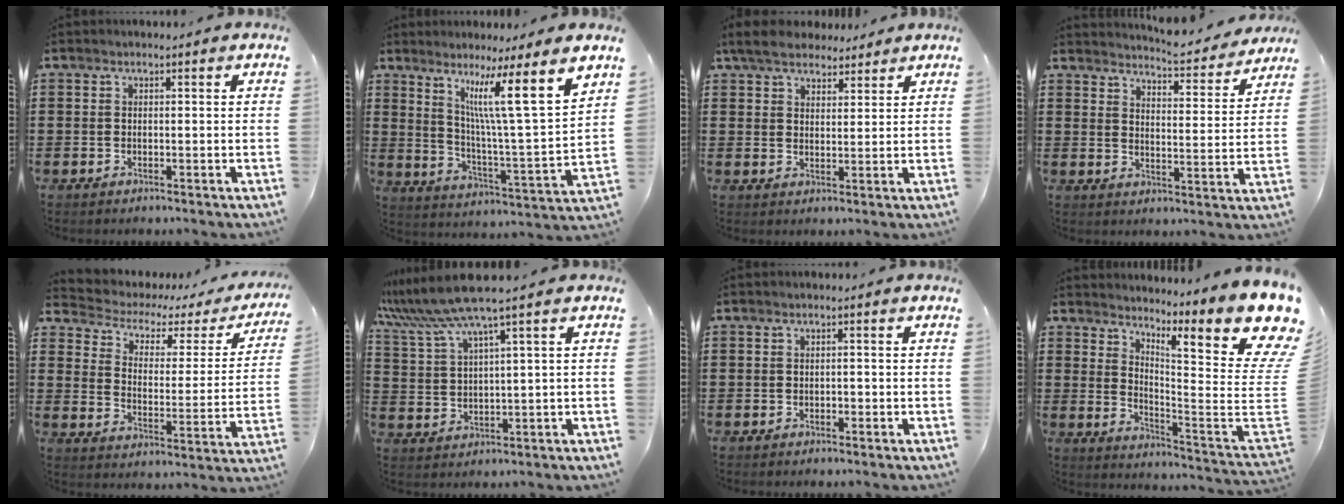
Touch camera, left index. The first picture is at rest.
{"total": 11.4, "force": [7.1, -0.2, 8.9], "torque": [-0.168, -0.046, 0.104]}
{"total": 5.1, "force": [4.5, 2.0, 1.5], "torque": [-0.047, -0.002, 0.084]}
{"total": 5.0, "force": [4.9, -0.4, 1.0], "torque": [-0.026, -0.041, 0.080]}
{"total": 3.1, "force": [1.7, 1.8, 1.8], "torque": [-0.050, -0.015, 0.019]}
{"total": 6.7, "force": [4.9, -0.4, 4.5], "torque": [-0.121, -0.026, 0.080]}
{"total": 0.5, "force": [-0.3, 0.4, 0.3], "torque": [-0.008, 0.000, -0.006]}
{"total": 12.8, "force": [7.9, 2.1, 9.8], "torque": [-0.151, -0.073, 0.124]}